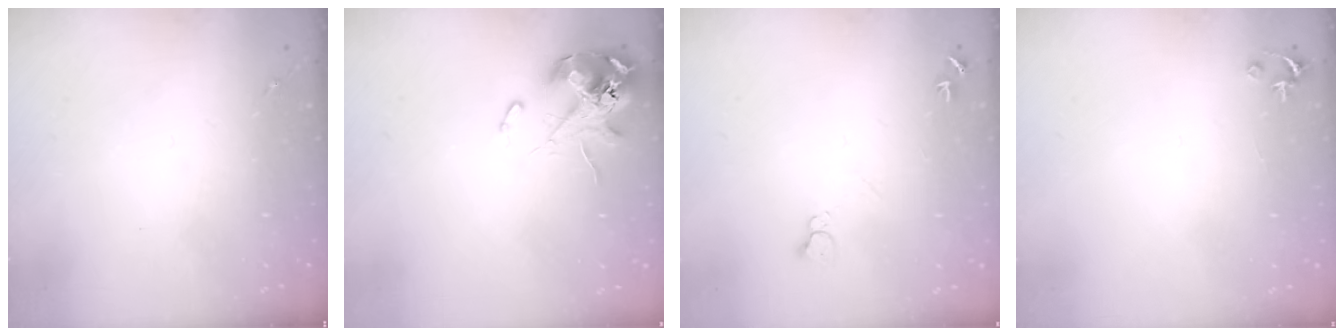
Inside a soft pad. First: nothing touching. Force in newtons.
{"total": 12.1, "press": 11.9, "slide": 1.8}
{"total": 5.1, "press": 5.1, "slide": 0.6}
{"total": 2.5, "press": 2.5, "slide": 0.2}